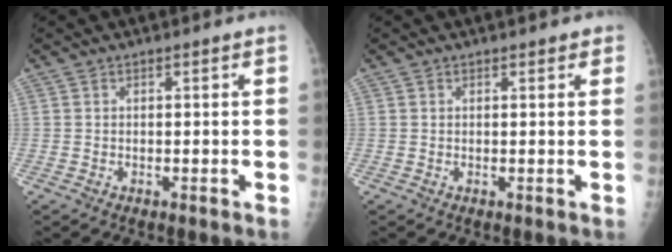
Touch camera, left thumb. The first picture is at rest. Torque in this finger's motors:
{"motor_torque": [-0.33, 0.01, -0.06, 0.03, -0.02]}